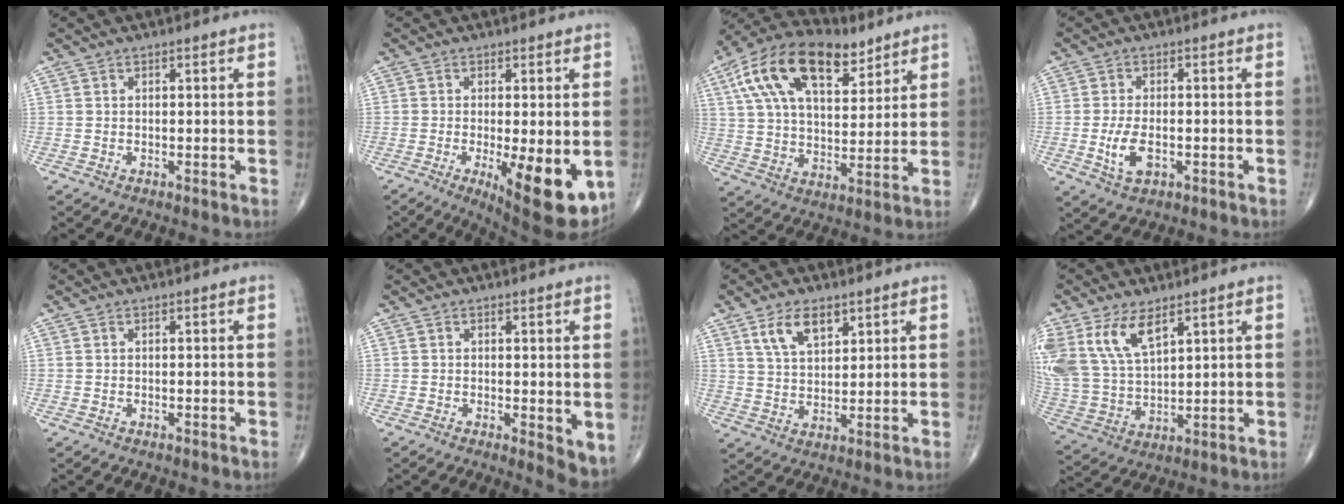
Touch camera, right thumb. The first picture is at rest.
{"total": 13.2, "force": [-3.4, 4.1, 12.1], "torque": [-0.158, -0.024, -0.038]}
{"total": 20.6, "force": [10.4, 10.5, 14.4], "torque": [-0.240, -0.009, 0.183]}
{"total": 5.7, "force": [-1.4, 2.9, 4.7], "torque": [-0.092, 0.001, -0.021]}
{"total": 0.0}
{"total": 4.5, "force": [-0.1, 1.7, 4.1], "torque": [-0.050, -0.013, 0.000]}
{"total": 7.5, "force": [4.1, 3.8, 4.9], "torque": [-0.074, -0.021, 0.081]}
{"total": 14.1, "force": [7.5, 7.1, 9.6], "torque": [-0.194, -0.021, 0.162]}